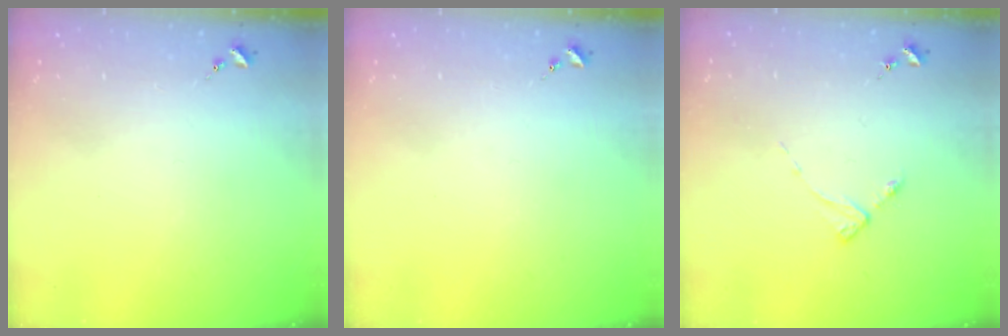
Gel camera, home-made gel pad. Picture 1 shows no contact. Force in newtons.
{"total": 0.0}
{"total": 2.7, "press": 2.7, "slide": 0.3}